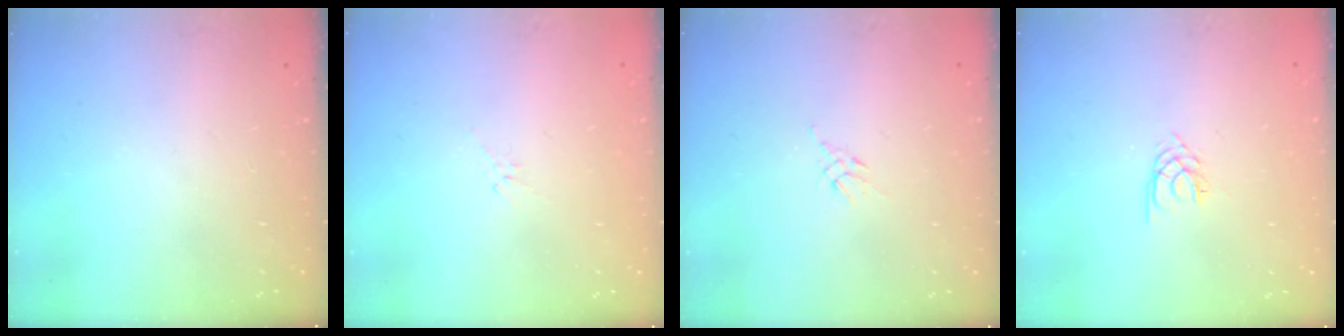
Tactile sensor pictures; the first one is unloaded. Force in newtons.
{"total": 2.1, "press": 2.0, "slide": 0.6}
{"total": 2.6, "press": 2.5, "slide": 0.7}
{"total": 2.1, "press": 2.0, "slide": 0.3}